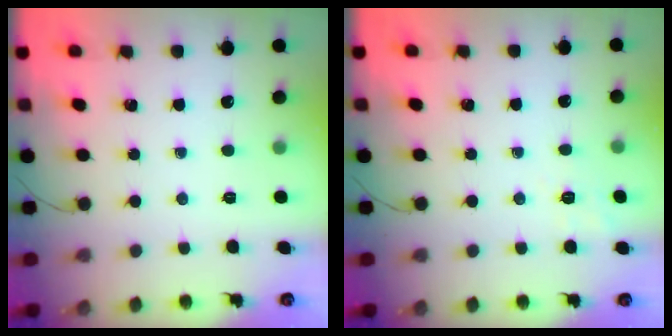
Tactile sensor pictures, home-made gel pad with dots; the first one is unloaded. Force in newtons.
{"total": 2.1, "press": 0.6, "slide": 2.0}